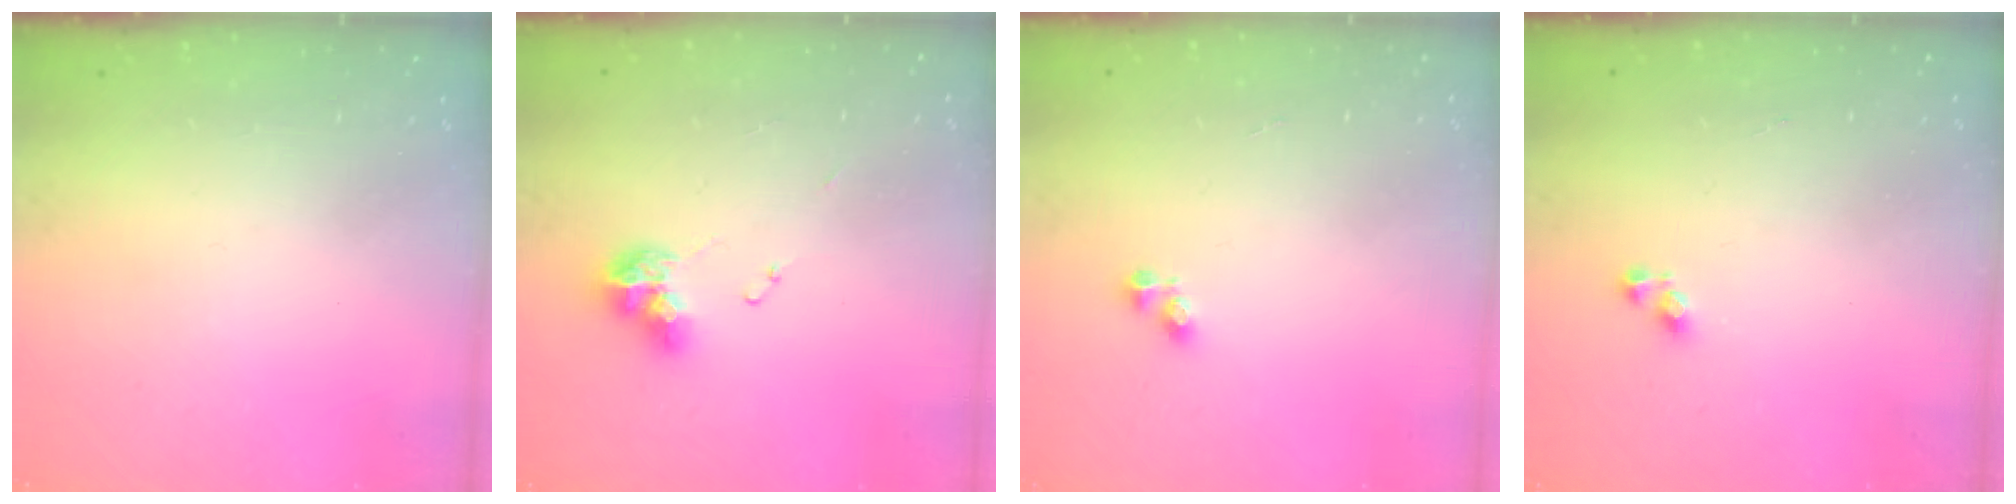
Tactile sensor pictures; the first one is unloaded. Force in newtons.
{"total": 9.1, "press": 9.0, "slide": 1.1}
{"total": 2.6, "press": 2.6, "slide": 0.4}
{"total": 3.2, "press": 3.2, "slide": 0.3}